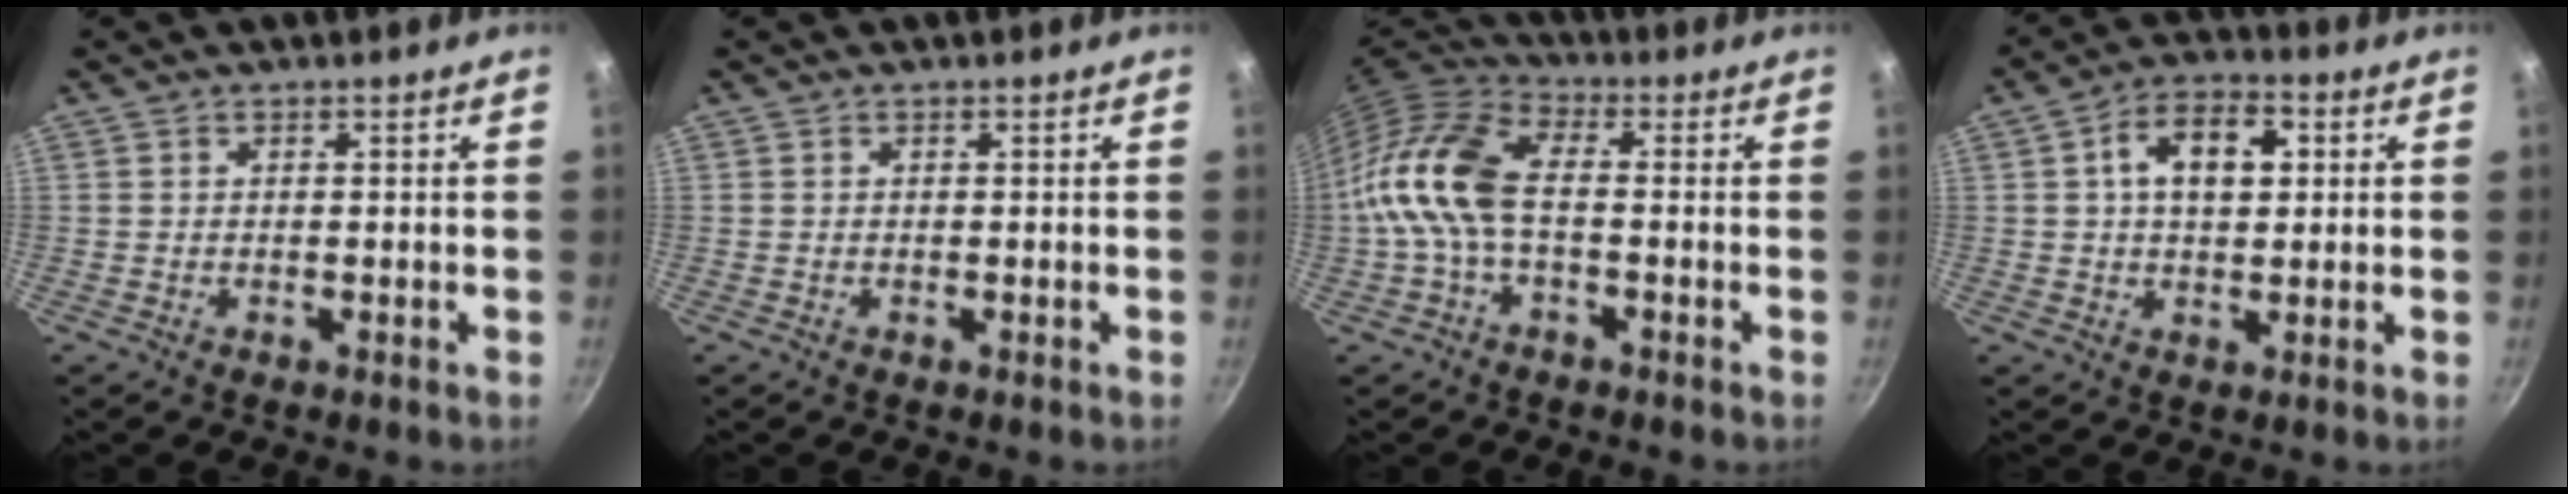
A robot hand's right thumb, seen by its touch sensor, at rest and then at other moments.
{"total": 0.0}
{"total": 11.7, "force": [-1.5, 6.3, 9.8], "torque": [-0.201, 0.035, -0.048]}
{"total": 9.9, "force": [2.1, 6.1, 7.5], "torque": [-0.100, 0.010, 0.026]}